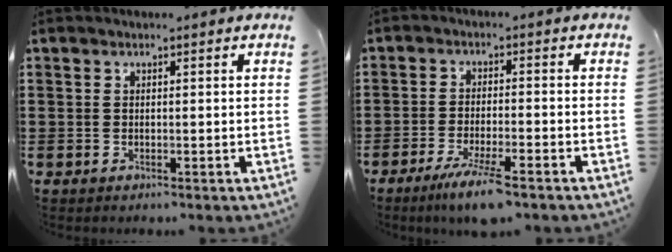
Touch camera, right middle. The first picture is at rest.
{"total": 5.8, "force": [-4.2, 0.4, 4.0], "torque": [-0.081, -0.015, -0.076]}